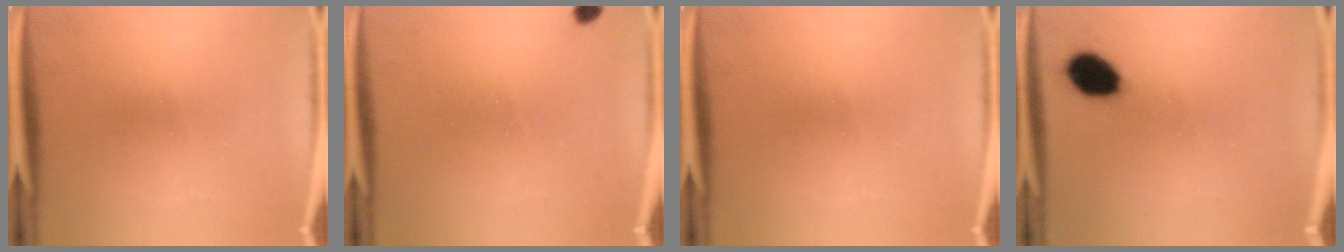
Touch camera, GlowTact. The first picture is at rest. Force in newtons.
{"total": 1.0}
{"total": 0.0}
{"total": 8.0}